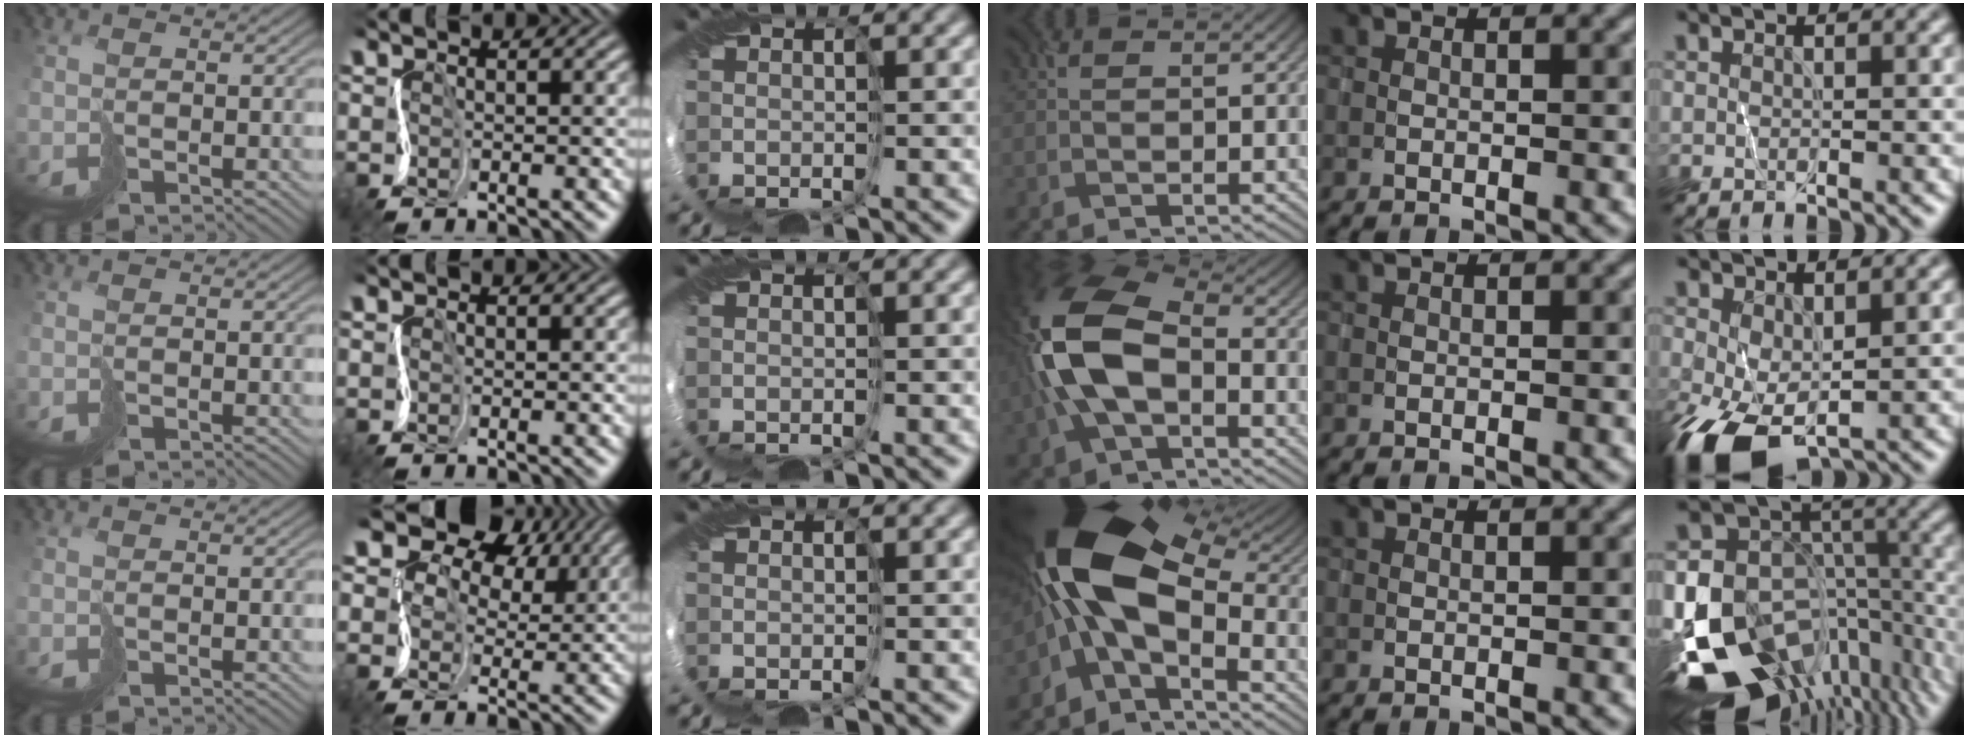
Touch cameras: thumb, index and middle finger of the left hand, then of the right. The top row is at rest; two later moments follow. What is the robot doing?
{"motion": "cut", "object": "receipt paper"}